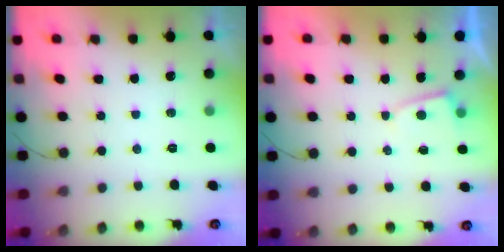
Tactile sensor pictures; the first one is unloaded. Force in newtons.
{"total": 2.0, "press": 2.0, "slide": 0.3}